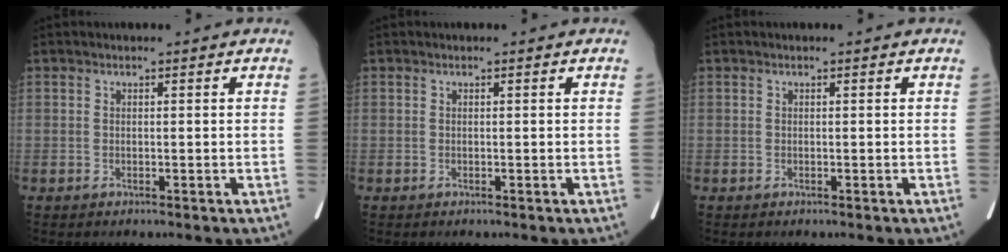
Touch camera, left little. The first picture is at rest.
{"total": 0.0}
{"total": 0.0}